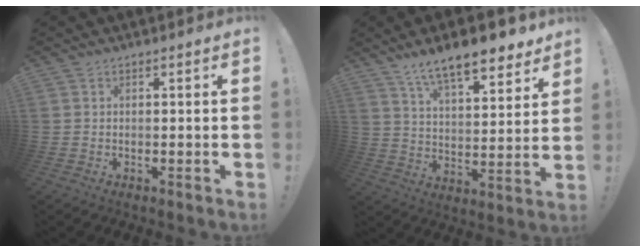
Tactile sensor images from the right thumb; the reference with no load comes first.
{"total": 13.6, "force": [10.0, 4.2, 8.1], "torque": [-0.138, -0.069, 0.172]}